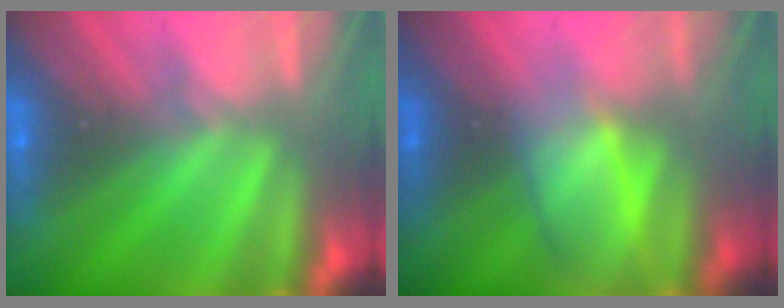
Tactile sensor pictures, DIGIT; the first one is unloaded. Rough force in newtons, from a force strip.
{"total": 2.9}